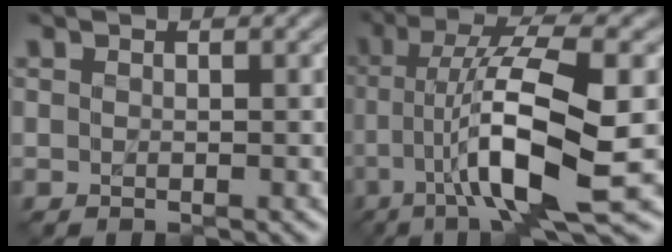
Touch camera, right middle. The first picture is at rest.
{"total": 10.4, "force": [-1.7, 2.0, 10.1], "torque": [-0.169, 0.010, -0.033]}